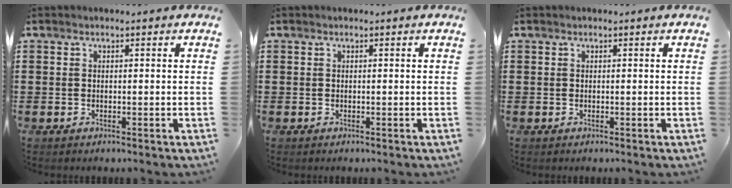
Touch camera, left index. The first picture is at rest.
{"total": 0.0}
{"total": 0.0}